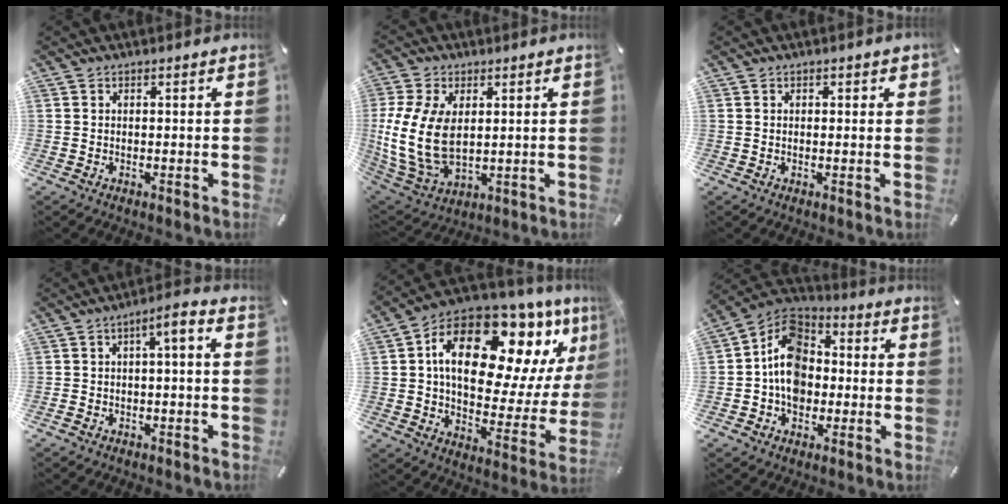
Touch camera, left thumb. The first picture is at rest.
{"total": 14.4, "force": [1.2, 9.7, 10.5], "torque": [-0.252, -0.010, 0.025]}
{"total": 0.6, "force": [0.2, 0.5, 0.4], "torque": [-0.009, 0.005, 0.002]}
{"total": 4.3, "force": [-1.9, 1.3, 3.7], "torque": [-0.066, 0.012, -0.037]}
{"total": 22.5, "force": [11.1, 12.2, 15.2], "torque": [-0.230, -0.070, 0.185]}
{"total": 11.3, "force": [-2.0, 9.3, 6.1], "torque": [-0.133, 0.020, -0.041]}